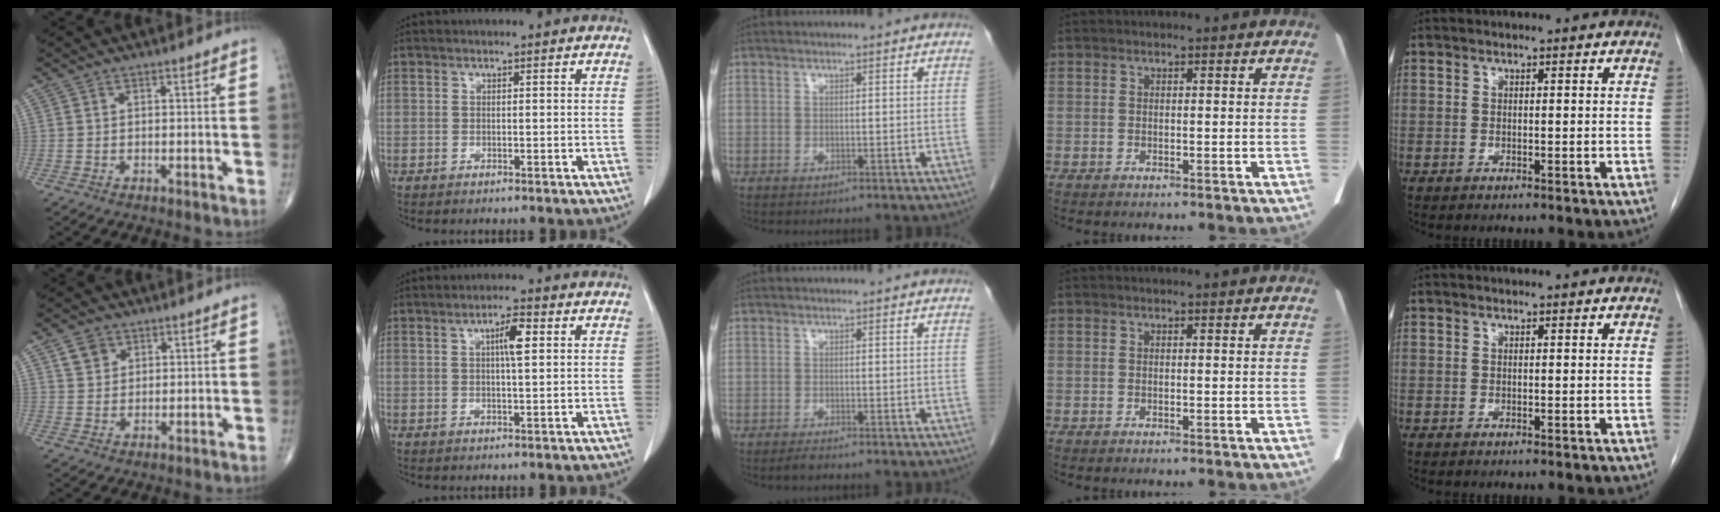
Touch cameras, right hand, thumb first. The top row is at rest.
{"thumb": {"total": 3.9, "force": [2.0, 3.0, 1.3], "torque": [-0.010, -0.009, 0.039]}, "index": {"total": 3.8, "force": [1.1, 0.4, 3.6], "torque": [-0.062, 0.004, 0.016]}, "middle": {"total": 0.6, "force": [-0.5, -0.2, 0.1], "torque": [-0.007, -0.002, -0.010]}}